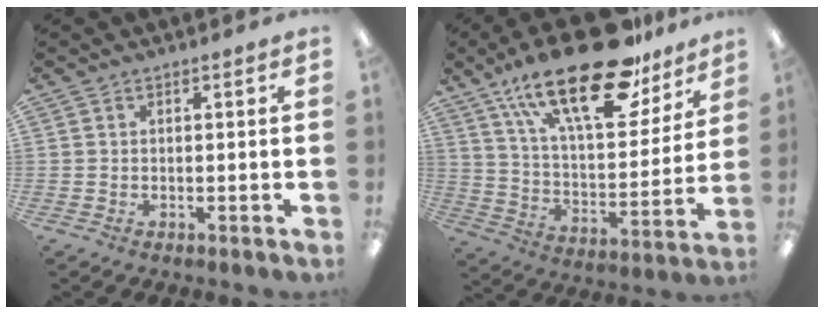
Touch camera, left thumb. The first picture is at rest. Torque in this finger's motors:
{"motor_torque": [0.85, 0.38, 1.85, -0.92, 0.20]}